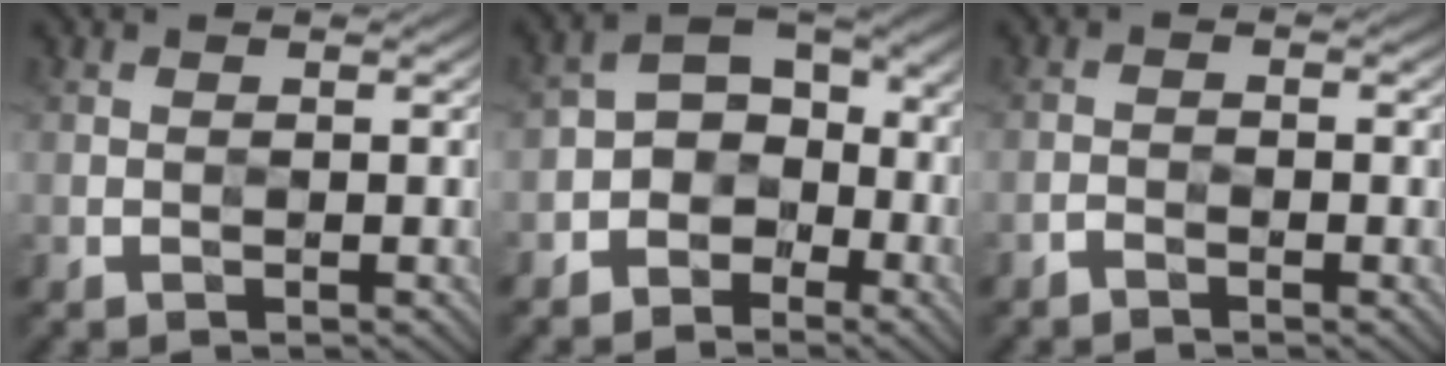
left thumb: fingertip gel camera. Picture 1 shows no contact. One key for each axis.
{"total": 5.8, "fx": -3.3, "fy": 3.9, "fz": 2.8, "tx": -0.035, "ty": 0.005, "tz": -0.076}
{"total": 1.1, "fx": -1.1, "fy": 0.1, "fz": 0.1, "tx": 0.000, "ty": -0.001, "tz": -0.026}